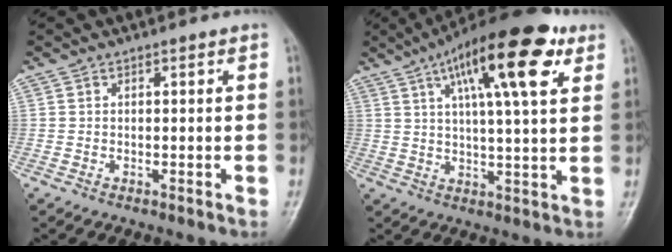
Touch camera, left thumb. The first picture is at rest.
{"total": 18.4, "force": [8.5, 5.1, 15.5], "torque": [-0.224, -0.008, 0.129]}